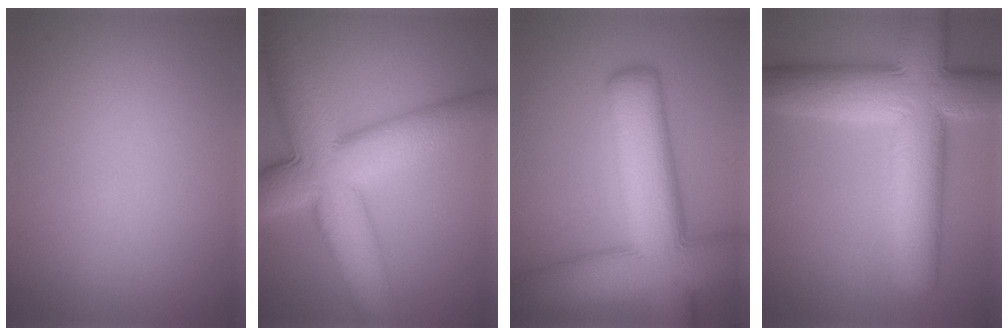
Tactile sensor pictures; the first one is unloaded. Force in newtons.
{"total": 11.9, "press": 11.9, "slide": 0.3}
{"total": 12.9, "press": 12.9, "slide": 0.8}
{"total": 12.2, "press": 12.2, "slide": 0.7}